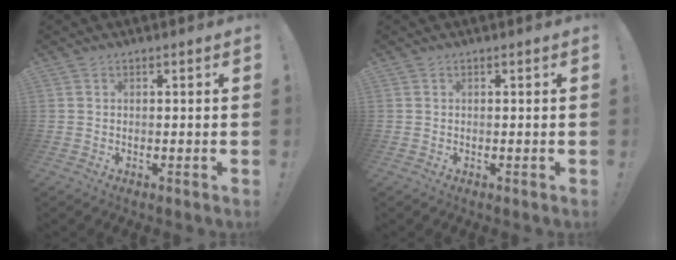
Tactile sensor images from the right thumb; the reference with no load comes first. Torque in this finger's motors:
{"motor_torque": [0.00, 0.00, 0.00, 0.00, 0.00]}